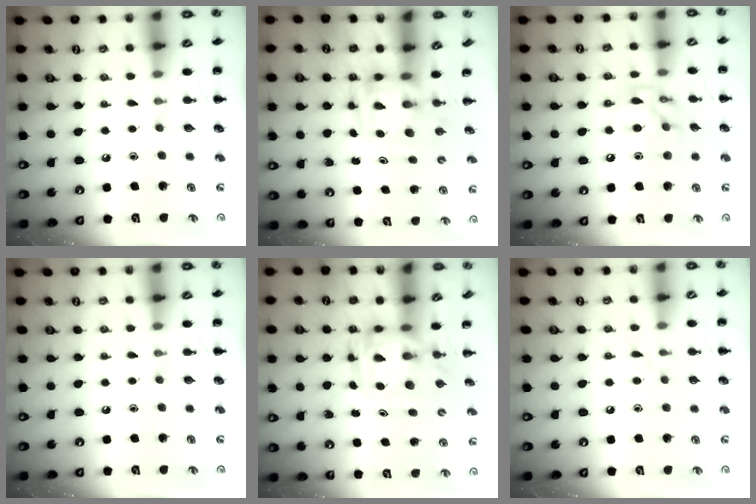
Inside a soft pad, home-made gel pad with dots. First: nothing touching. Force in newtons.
{"total": 3.9, "press": 3.9, "slide": 0.7}
{"total": 11.4, "press": 11.3, "slide": 1.5}
{"total": 0.0}
{"total": 3.7, "press": 3.6, "slide": 0.7}
{"total": 4.6, "press": 4.3, "slide": 1.7}